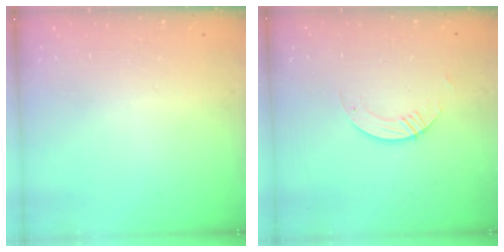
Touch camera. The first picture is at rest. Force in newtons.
{"total": 3.2, "press": 3.2, "slide": 0.3}